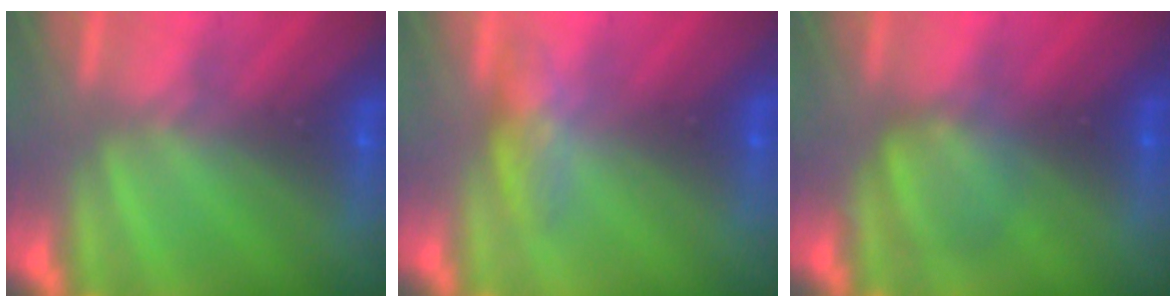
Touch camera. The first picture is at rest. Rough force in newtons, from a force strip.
{"total": 2.6}
{"total": 2.5}